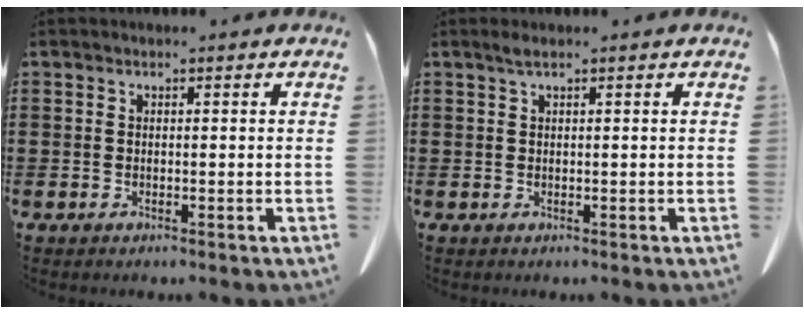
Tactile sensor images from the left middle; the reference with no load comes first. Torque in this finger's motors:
{"motor_torque": [0.18, 0.15, 0.03, 0.01]}